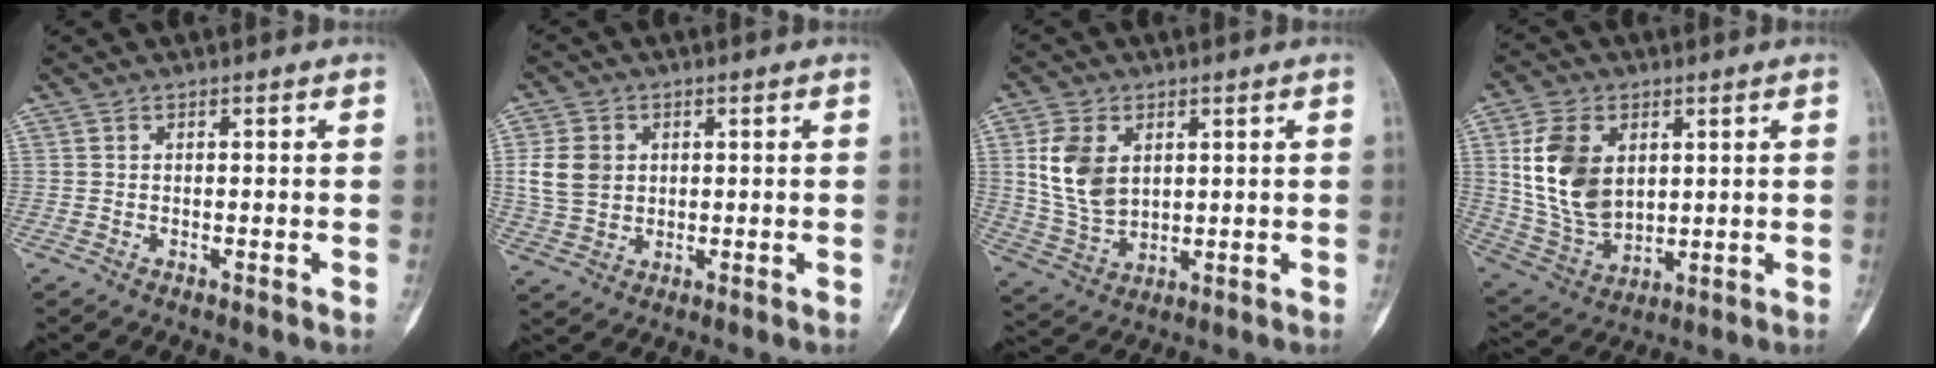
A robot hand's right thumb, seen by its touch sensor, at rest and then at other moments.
{"total": 7.6, "force": [1.3, 6.2, 4.2], "torque": [-0.070, -0.002, 0.029]}
{"total": 10.5, "force": [2.8, 7.0, 7.3], "torque": [-0.129, -0.012, 0.065]}
{"total": 14.7, "force": [3.5, 9.9, 10.3], "torque": [-0.176, -0.016, 0.079]}